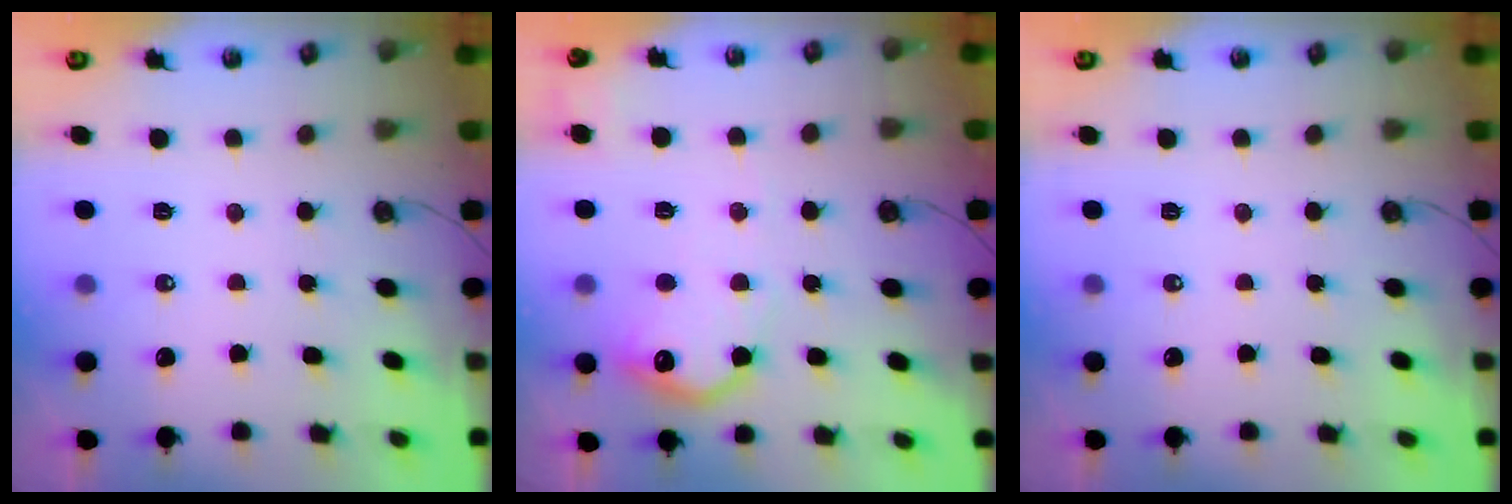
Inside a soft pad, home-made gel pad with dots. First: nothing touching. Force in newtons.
{"total": 14.5, "press": 14.5, "slide": 0.8}
{"total": 0.0}